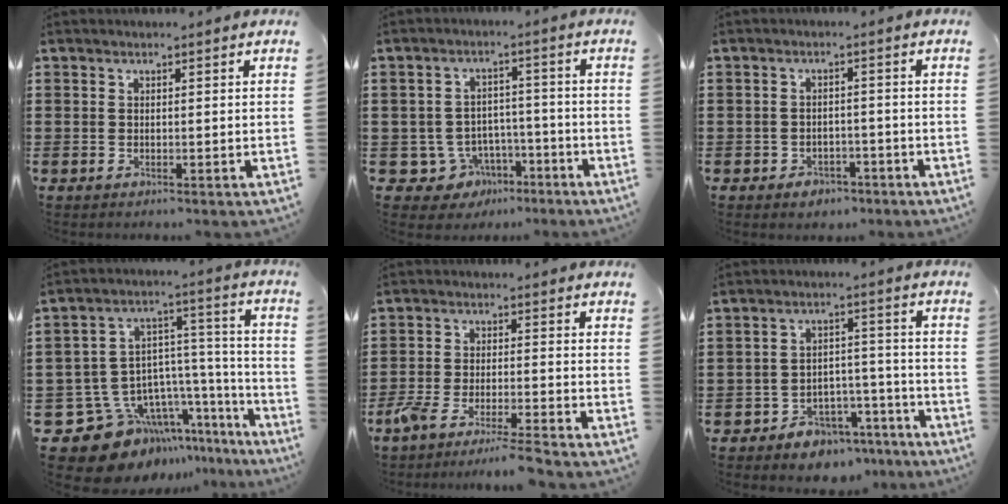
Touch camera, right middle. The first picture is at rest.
{"total": 5.3, "force": [-3.3, 3.9, 1.3], "torque": [-0.039, 0.013, -0.062]}
{"total": 2.0, "force": [-1.7, 1.1, 0.2], "torque": [-0.010, 0.002, -0.037]}
{"total": 11.5, "force": [-8.1, 7.0, 4.2], "torque": [-0.115, -0.008, -0.143]}
{"total": 5.3, "force": [-4.8, -0.3, 2.2], "torque": [-0.056, -0.018, -0.097]}
{"total": 5.3, "force": [-4.7, 2.2, 0.9], "torque": [-0.017, 0.021, -0.094]}